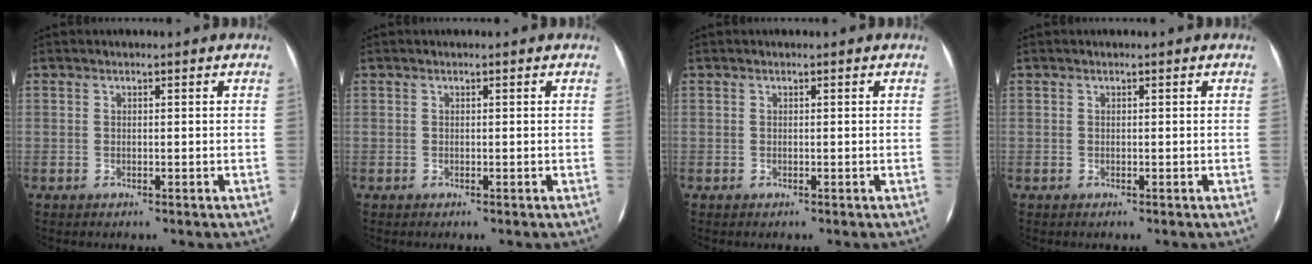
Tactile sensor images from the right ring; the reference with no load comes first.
{"total": 0.0}
{"total": 0.0}
{"total": 0.0}